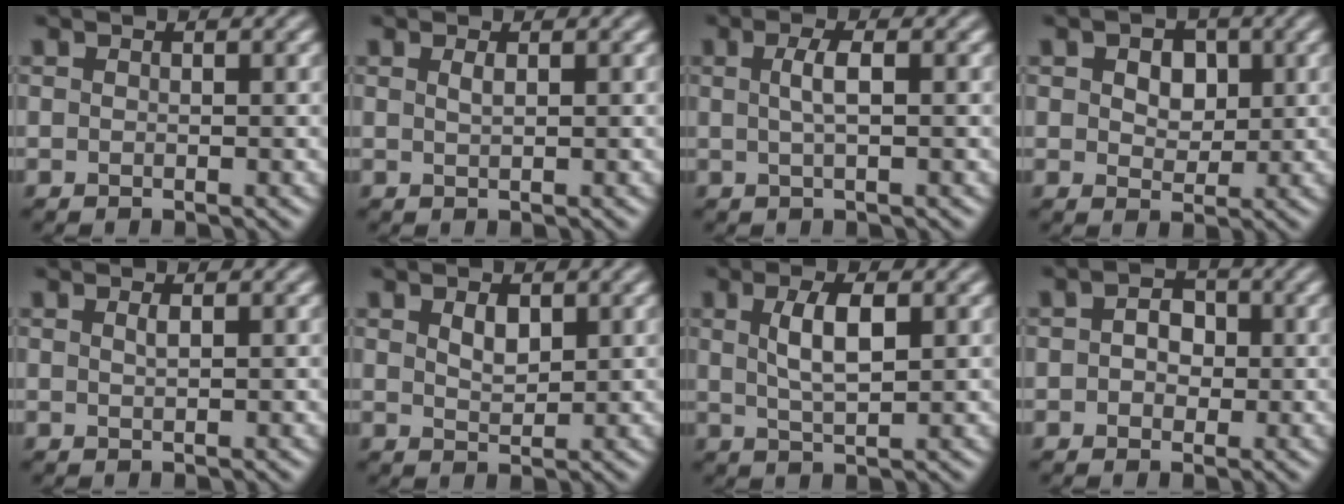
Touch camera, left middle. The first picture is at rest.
{"total": 0.8, "force": [0.4, 0.3, 0.7], "torque": [-0.010, 0.003, 0.007]}
{"total": 2.1, "force": [0.3, 0.5, 2.0], "torque": [-0.039, 0.006, 0.004]}
{"total": 4.0, "force": [1.3, 2.7, 2.7], "torque": [-0.037, 0.014, 0.006]}
{"total": 0.8, "force": [0.3, 0.2, 0.7], "torque": [-0.009, 0.003, 0.006]}
{"total": 1.9, "force": [0.9, 1.0, 1.4], "torque": [-0.025, -0.001, 0.020]}
{"total": 3.9, "force": [1.1, 1.3, 3.5], "torque": [-0.070, 0.004, 0.021]}
{"total": 2.7, "force": [0.3, 2.1, 1.7], "torque": [-0.020, 0.007, -0.011]}